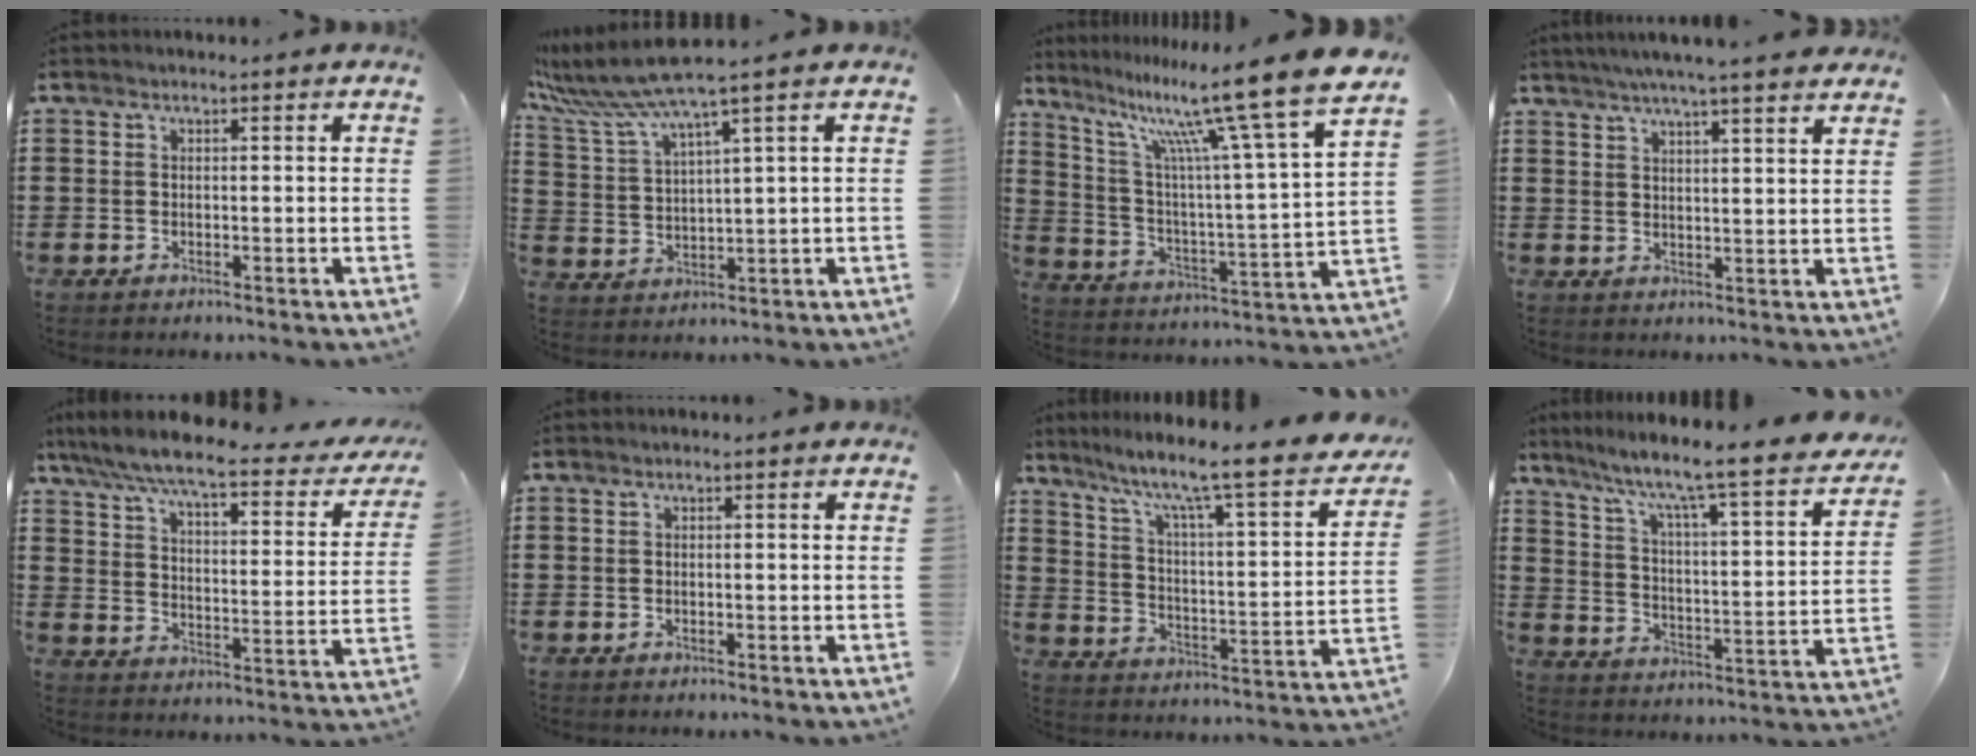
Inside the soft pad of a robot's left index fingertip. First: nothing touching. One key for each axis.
{"total": 7.3, "fx": 5.5, "fy": -0.3, "fz": 4.8, "tx": -0.128, "ty": -0.034, "tz": 0.091}
{"total": 14.7, "fx": 11.2, "fy": 0.2, "fz": 9.5, "tx": -0.198, "ty": -0.077, "tz": 0.172}
{"total": 4.7, "fx": 4.1, "fy": -0.6, "fz": 2.1, "tx": -0.054, "ty": -0.011, "tz": 0.072}
{"total": 7.1, "fx": 6.0, "fy": 0.4, "fz": 3.8, "tx": -0.100, "ty": -0.037, "tz": 0.097}
{"total": 0.0}
{"total": 7.3, "fx": 5.8, "fy": 0.0, "fz": 4.3, "tx": -0.102, "ty": -0.059, "tz": 0.082}
{"total": 5.9, "fx": 4.9, "fy": -0.6, "fz": 3.3, "tx": -0.087, "ty": -0.055, "tz": 0.066}